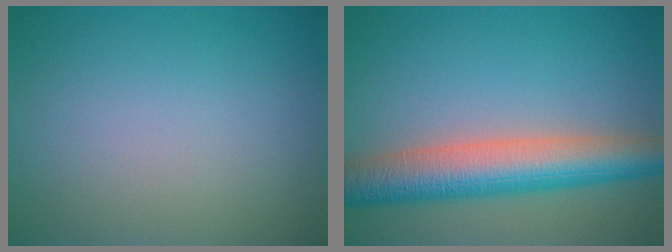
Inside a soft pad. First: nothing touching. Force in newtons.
{"total": 7.7, "press": 7.7, "slide": 0.3}